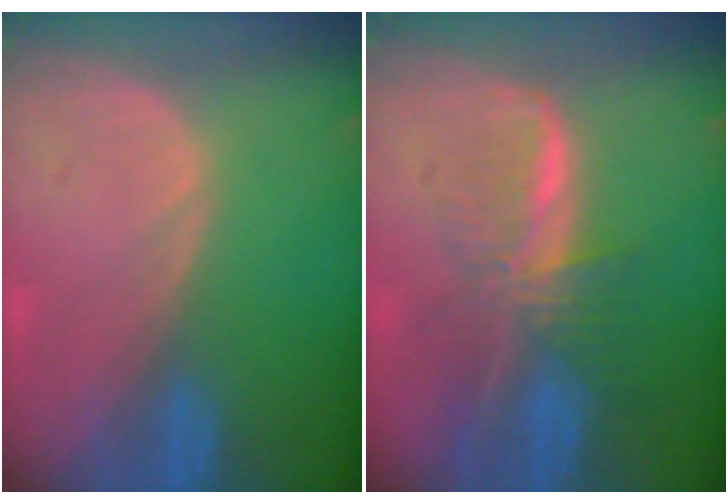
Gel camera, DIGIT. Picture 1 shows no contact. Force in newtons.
{"total": 8.3, "press": 6.9, "slide": 4.5}